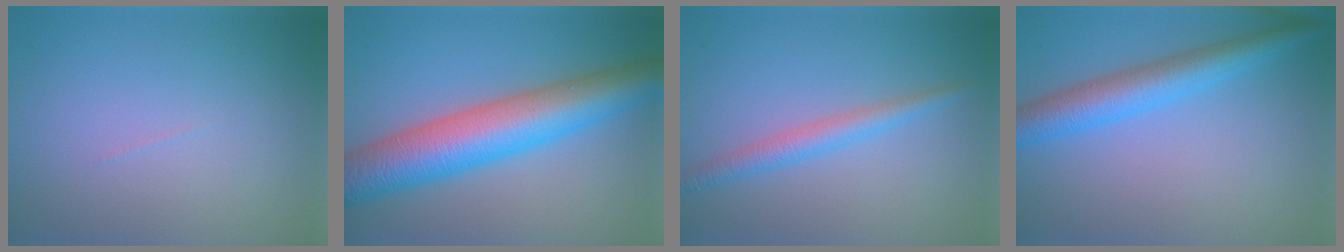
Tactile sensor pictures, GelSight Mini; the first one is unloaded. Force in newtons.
{"total": 10.4, "press": 10.4, "slide": 0.2}
{"total": 2.6, "press": 2.6, "slide": 0.0}
{"total": 5.2, "press": 5.2, "slide": 0.1}